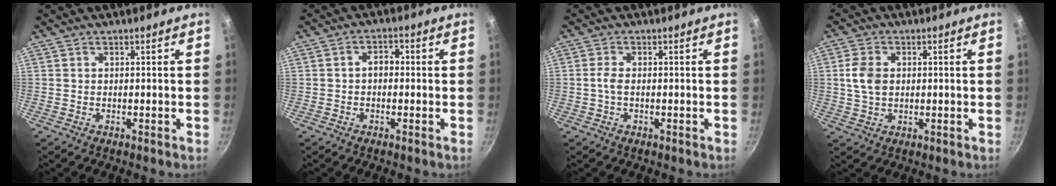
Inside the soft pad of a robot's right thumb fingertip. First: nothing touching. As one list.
[{"total": 3.0, "force": [-0.3, 2.1, 2.1], "torque": [-0.017, 0.012, -0.009]}, {"total": 2.0, "force": [-0.2, 0.8, 1.8], "torque": [-0.047, 0.005, -0.009]}, {"total": 5.6, "force": [0.7, 4.0, 4.0], "torque": [-0.072, 0.002, 0.011]}]